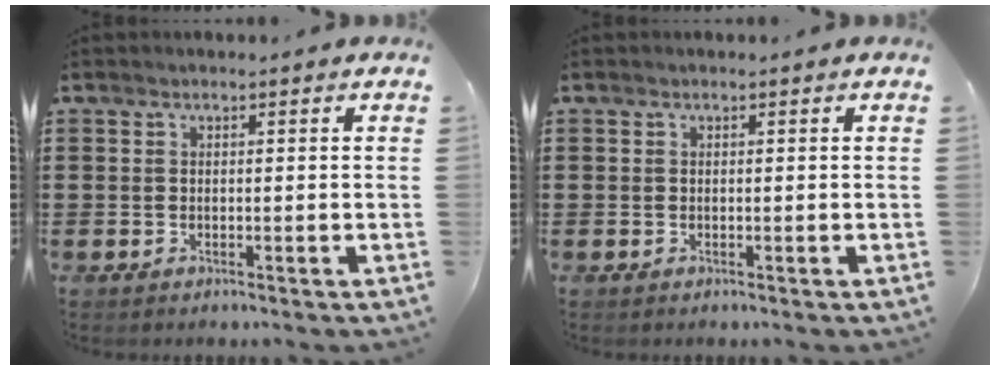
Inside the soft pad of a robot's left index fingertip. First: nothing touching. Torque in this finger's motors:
{"motor_torque": [0.00, 0.00, 0.00, 0.01]}